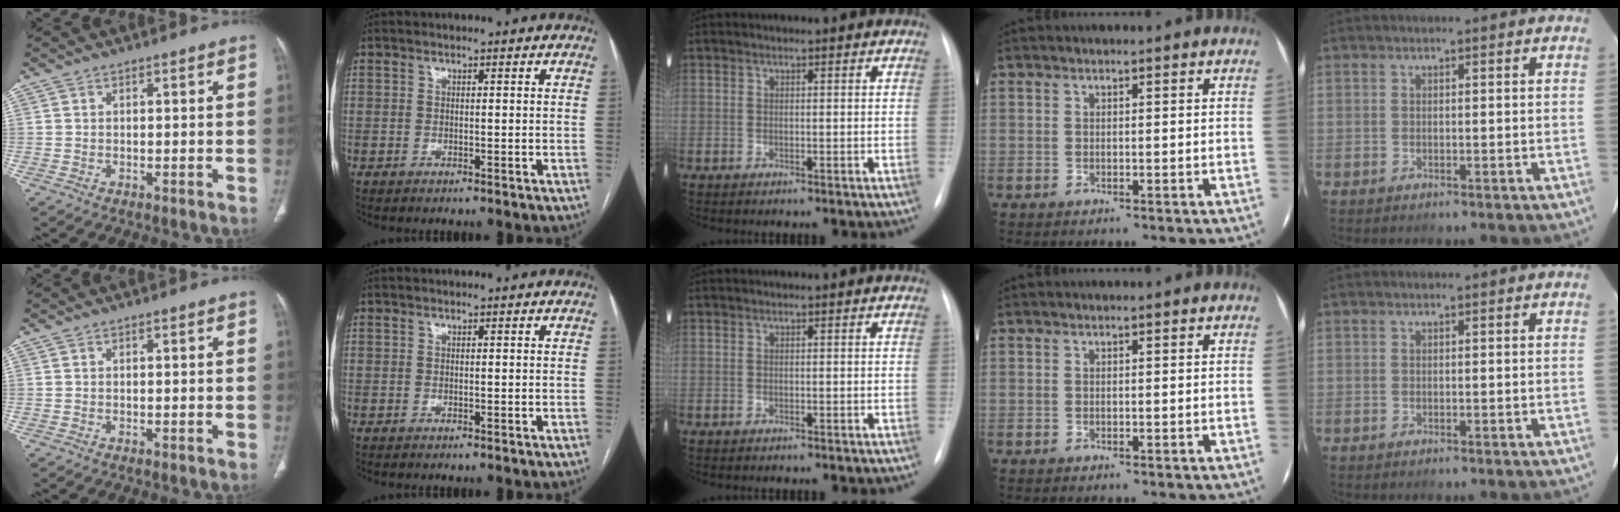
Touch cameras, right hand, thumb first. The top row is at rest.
{}